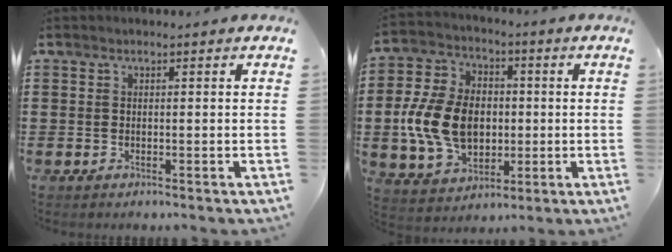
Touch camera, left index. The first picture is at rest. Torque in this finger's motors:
{"motor_torque": [1.69, 0.44, 1.05, 0.21]}